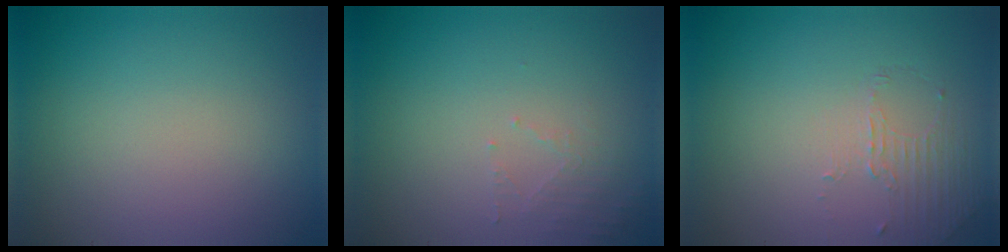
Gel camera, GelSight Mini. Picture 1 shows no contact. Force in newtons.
{"total": 1.4, "press": 1.3, "slide": 0.3}
{"total": 1.2, "press": 0.4, "slide": 1.1}